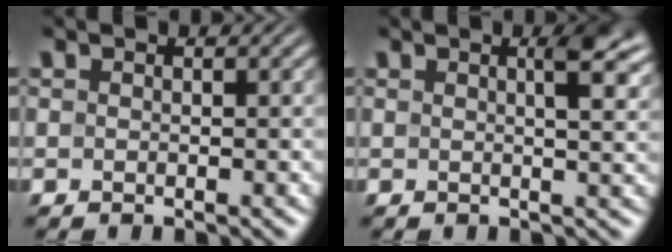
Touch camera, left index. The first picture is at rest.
{"total": 4.0, "force": [1.7, 1.1, 3.4], "torque": [-0.036, 0.008, 0.018]}